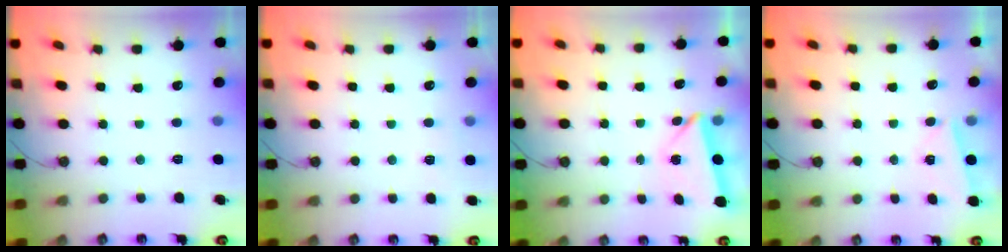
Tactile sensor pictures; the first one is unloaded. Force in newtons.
{"total": 2.8, "press": 2.3, "slide": 1.5}
{"total": 4.3, "press": 4.1, "slide": 1.0}
{"total": 2.5, "press": 2.1, "slide": 1.5}